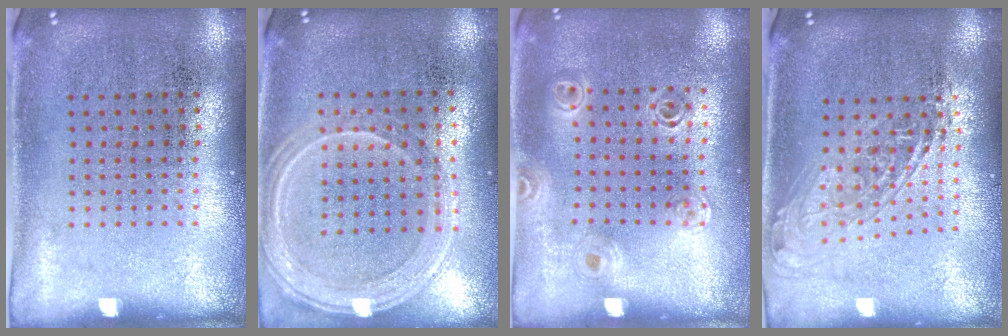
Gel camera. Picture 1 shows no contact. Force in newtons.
{"total": 1.2, "press": 1.2, "slide": 0.2}
{"total": 1.1, "press": 1.1, "slide": 0.2}
{"total": 1.7, "press": 1.3, "slide": 1.0}